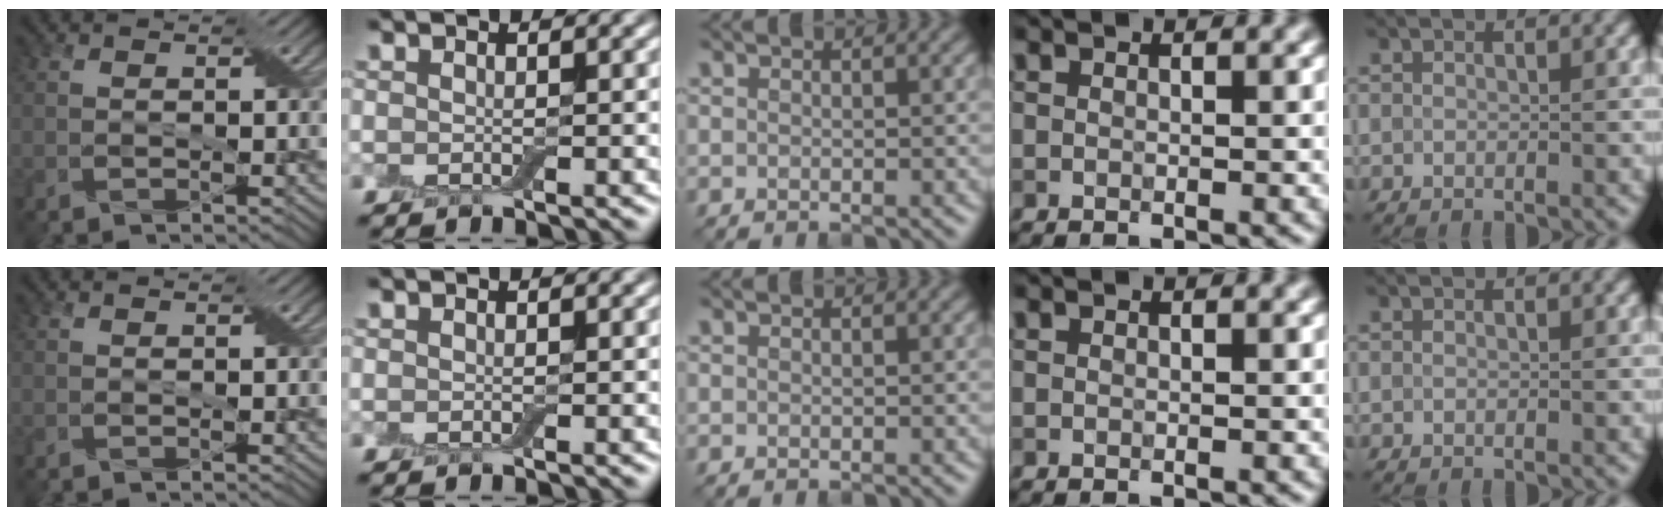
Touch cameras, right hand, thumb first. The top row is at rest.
{}